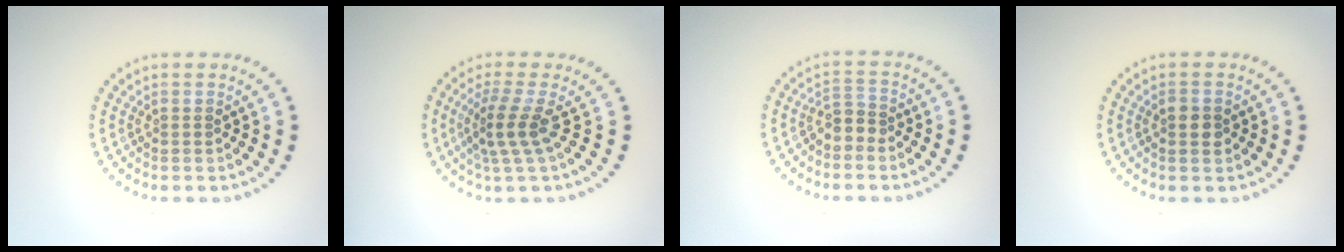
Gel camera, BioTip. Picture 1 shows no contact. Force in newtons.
{"total": 2.9, "press": 2.0, "slide": 2.1}
{"total": 1.9, "press": 1.6, "slide": 1.1}
{"total": 2.1, "press": 2.1, "slide": 0.1}